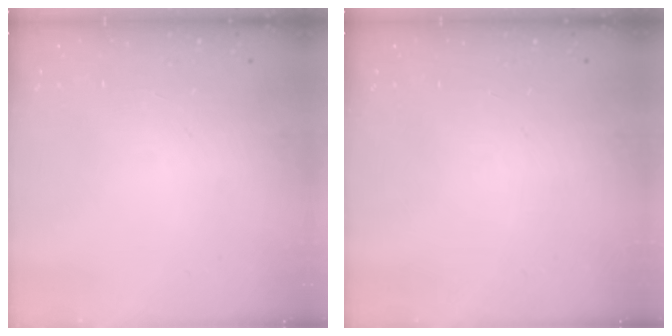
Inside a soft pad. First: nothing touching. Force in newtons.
{"total": 0.0}